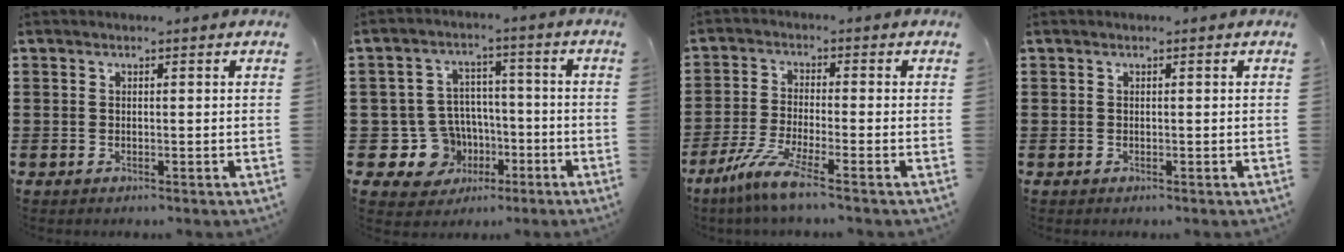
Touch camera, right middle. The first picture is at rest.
{"total": 9.6, "force": [-2.6, 8.7, 3.1], "torque": [-0.095, 0.005, -0.044]}
{"total": 6.3, "force": [-4.3, 0.2, 4.6], "torque": [-0.109, -0.020, -0.086]}
{"total": 0.0}